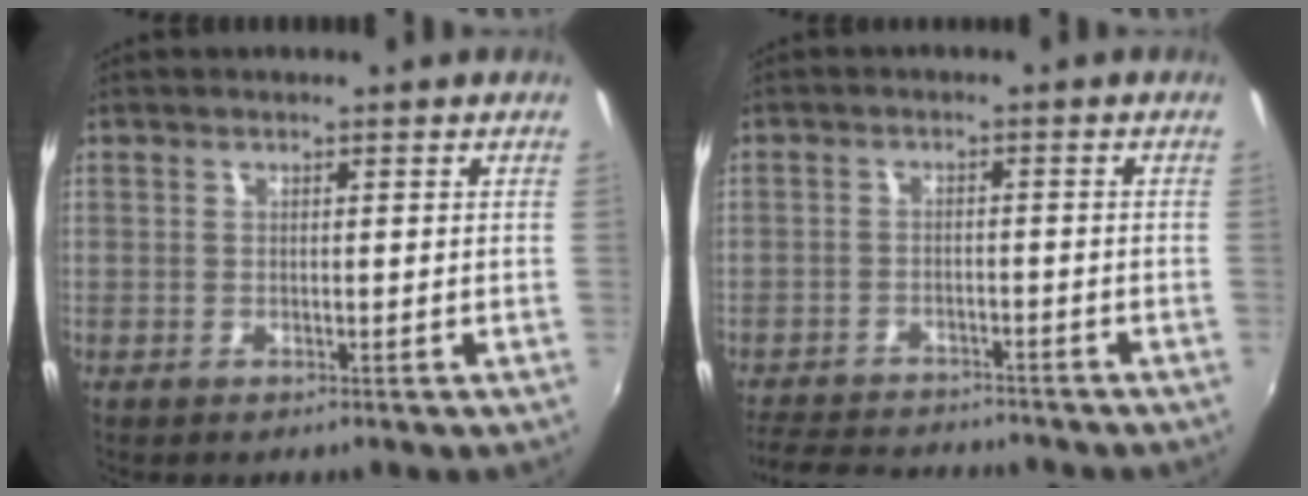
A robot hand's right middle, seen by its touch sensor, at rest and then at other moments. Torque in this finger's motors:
{"motor_torque": [0.37, -1.08, -0.38, -0.07]}